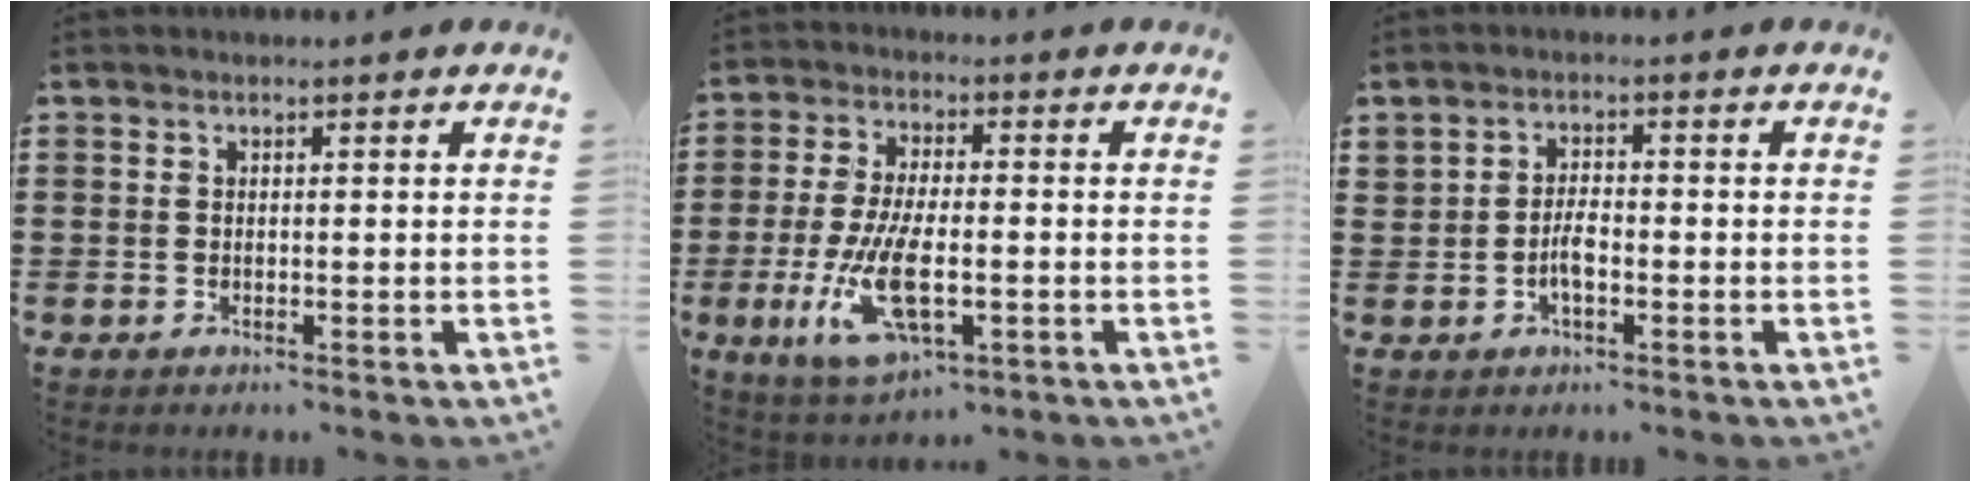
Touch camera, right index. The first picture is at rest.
{"total": 10.9, "force": [-2.8, 4.5, 9.5], "torque": [-0.216, -0.017, -0.051]}
{"total": 2.9, "force": [-0.9, 1.3, 2.5], "torque": [-0.054, -0.002, -0.017]}